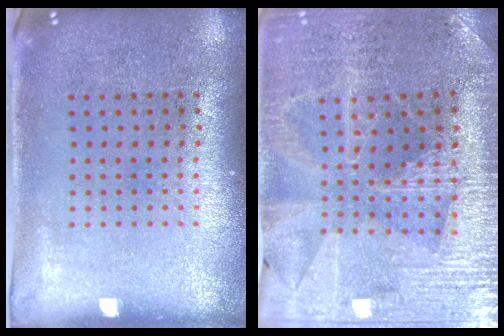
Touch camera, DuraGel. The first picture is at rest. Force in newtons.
{"total": 2.9, "press": 2.9, "slide": 0.6}